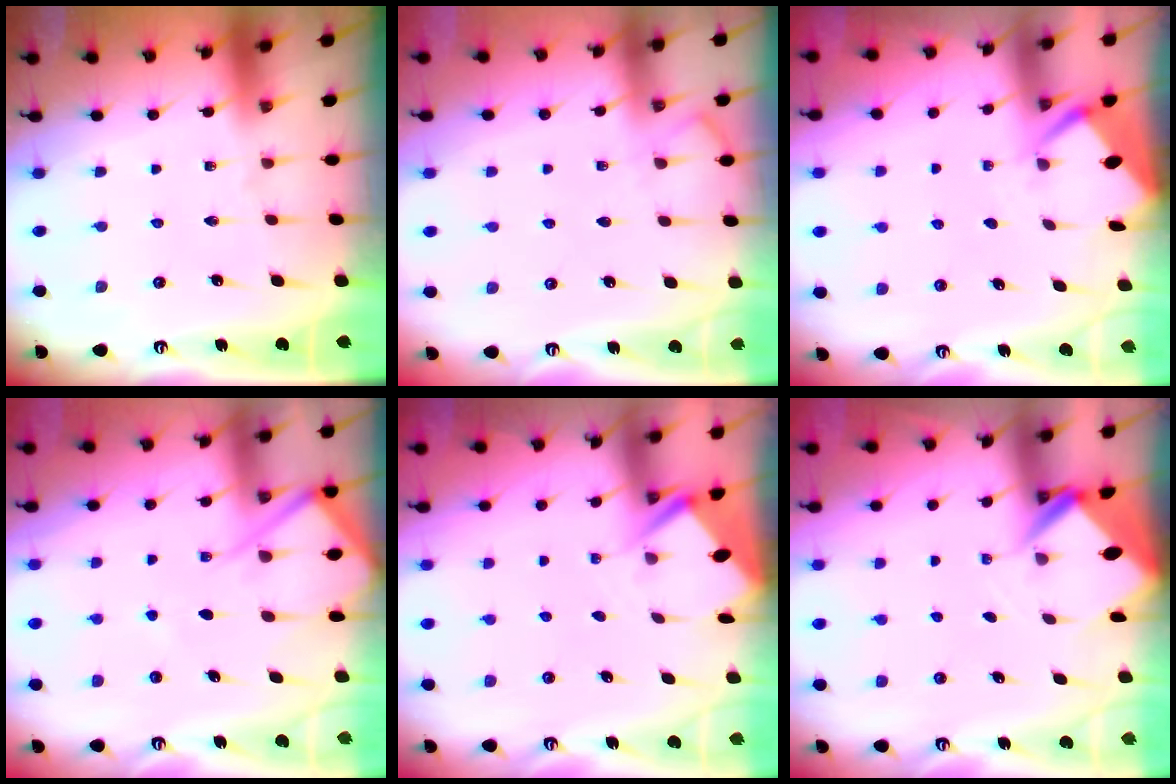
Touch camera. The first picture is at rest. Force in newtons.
{"total": 4.5, "press": 4.4, "slide": 0.6}
{"total": 2.7, "press": 2.6, "slide": 0.4}
{"total": 7.7, "press": 7.6, "slide": 0.9}
{"total": 2.9, "press": 2.9, "slide": 0.3}
{"total": 3.1, "press": 3.1, "slide": 0.1}